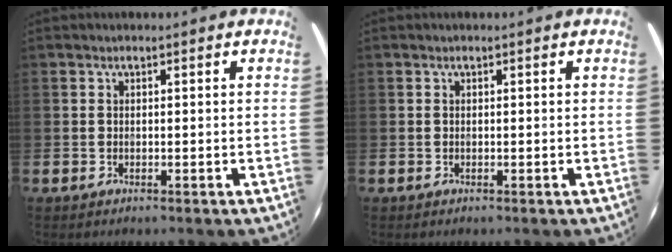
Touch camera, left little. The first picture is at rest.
{"total": 0.0}